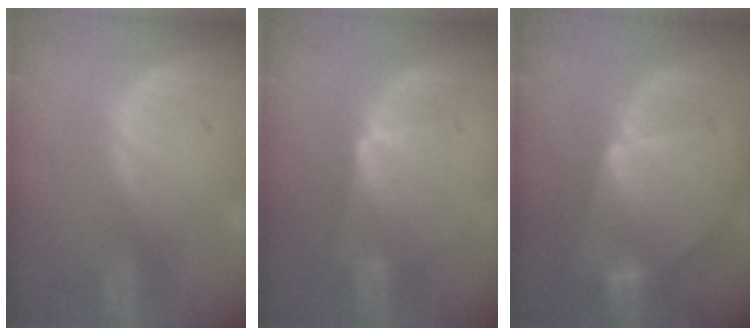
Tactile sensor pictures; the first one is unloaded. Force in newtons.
{"total": 5.7, "press": 5.4, "slide": 1.9}
{"total": 9.8, "press": 9.7, "slide": 0.7}